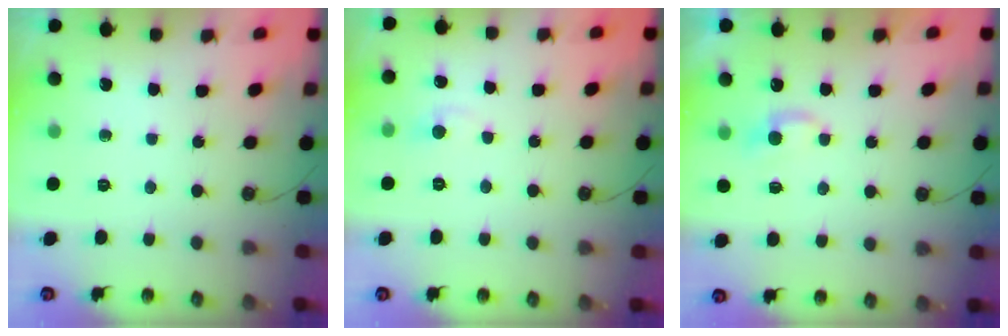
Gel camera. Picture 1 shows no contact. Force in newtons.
{"total": 1.1, "press": 0.8, "slide": 0.7}
{"total": 2.0, "press": 2.0, "slide": 0.5}